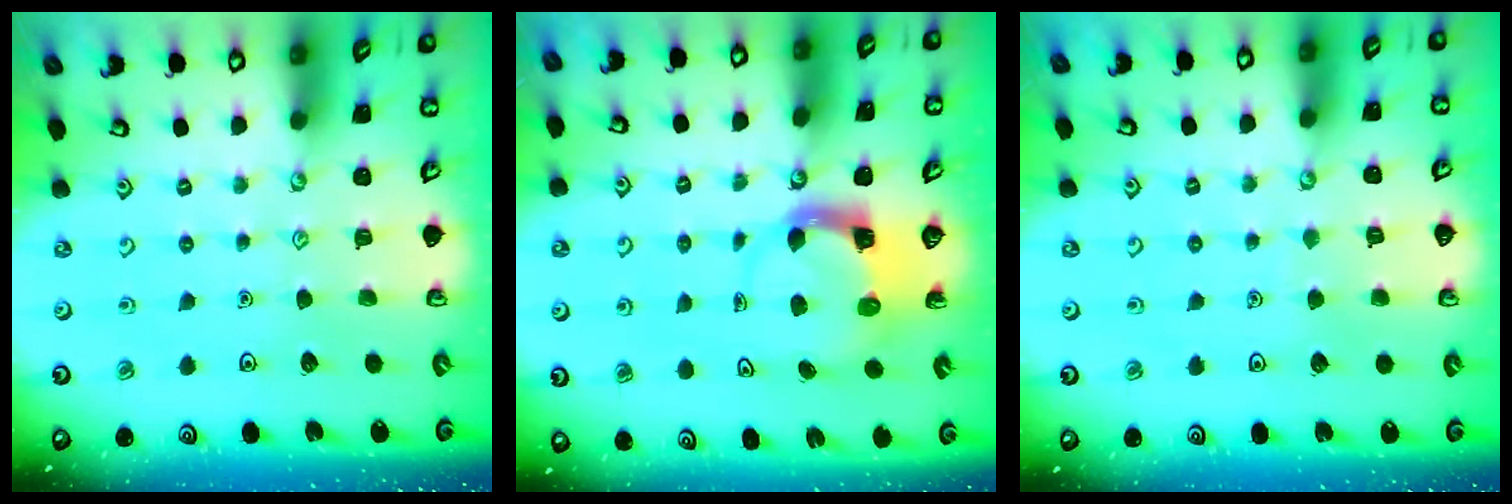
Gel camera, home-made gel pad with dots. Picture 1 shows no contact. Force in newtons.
{"total": 3.6, "press": 3.5, "slide": 0.5}
{"total": 2.9, "press": 2.9, "slide": 0.3}